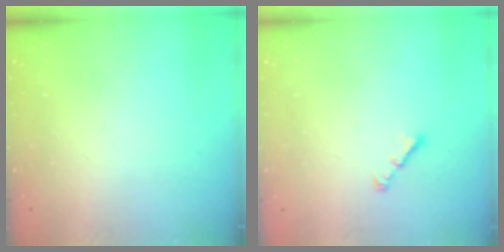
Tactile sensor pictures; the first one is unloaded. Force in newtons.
{"total": 1.9, "press": 1.8, "slide": 0.6}